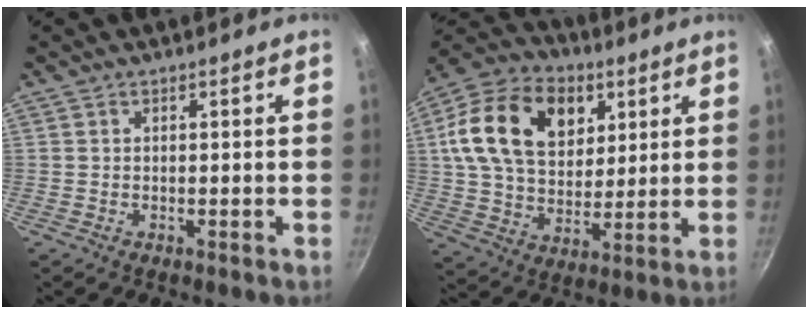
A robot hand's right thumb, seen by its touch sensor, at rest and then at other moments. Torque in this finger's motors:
{"motor_torque": [-0.31, 1.13, 0.78, -0.28, 0.35]}